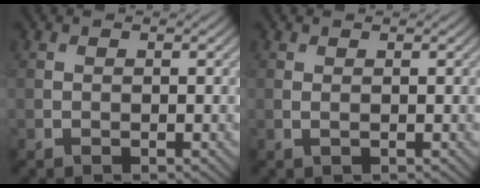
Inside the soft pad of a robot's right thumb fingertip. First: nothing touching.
{"total": 0.5, "force": [0.2, 0.1, 0.5], "torque": [-0.012, 0.001, 0.004]}